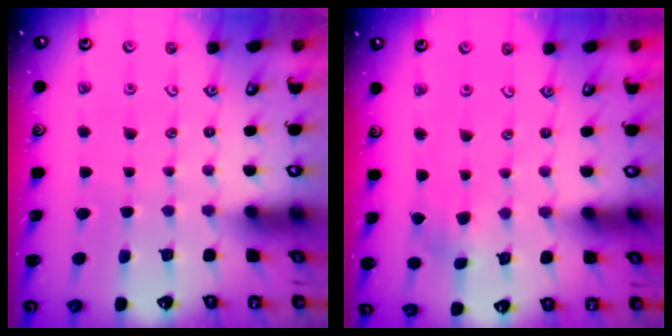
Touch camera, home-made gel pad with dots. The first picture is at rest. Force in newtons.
{"total": 1.9, "press": 1.9, "slide": 0.2}